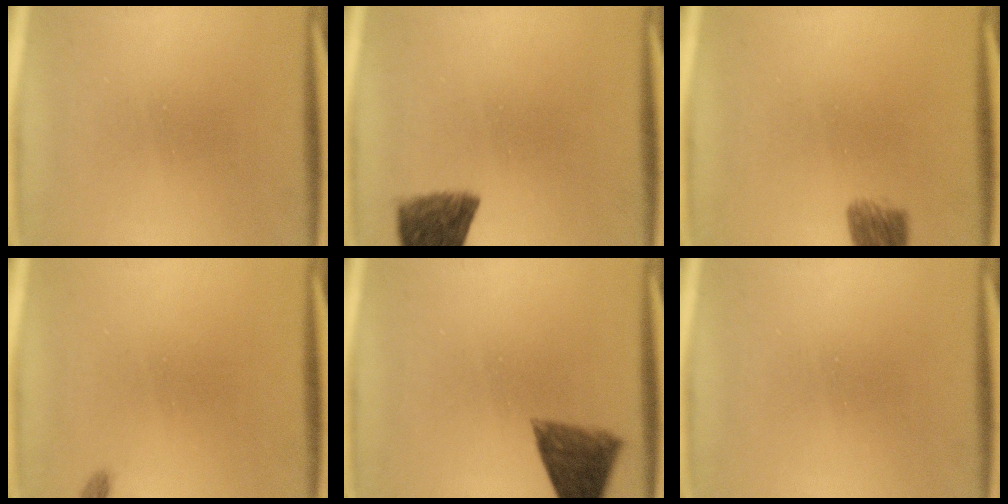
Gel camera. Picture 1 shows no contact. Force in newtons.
{"total": 8.0}
{"total": 3.9}
{"total": 1.1}
{"total": 7.1}
{"total": 0.0}